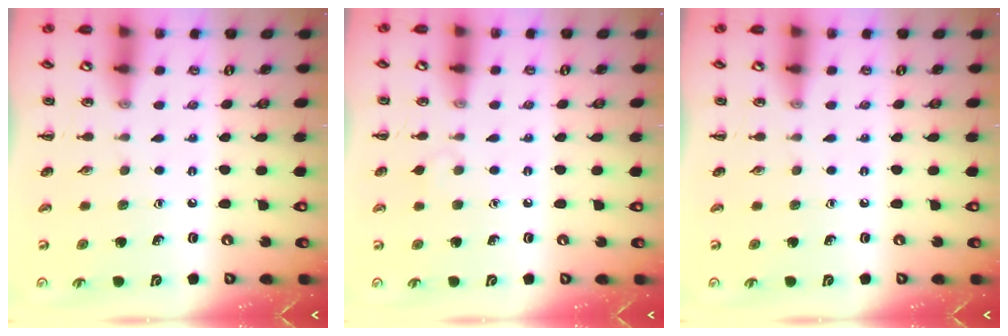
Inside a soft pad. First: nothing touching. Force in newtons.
{"total": 2.8, "press": 2.5, "slide": 1.1}
{"total": 0.0}